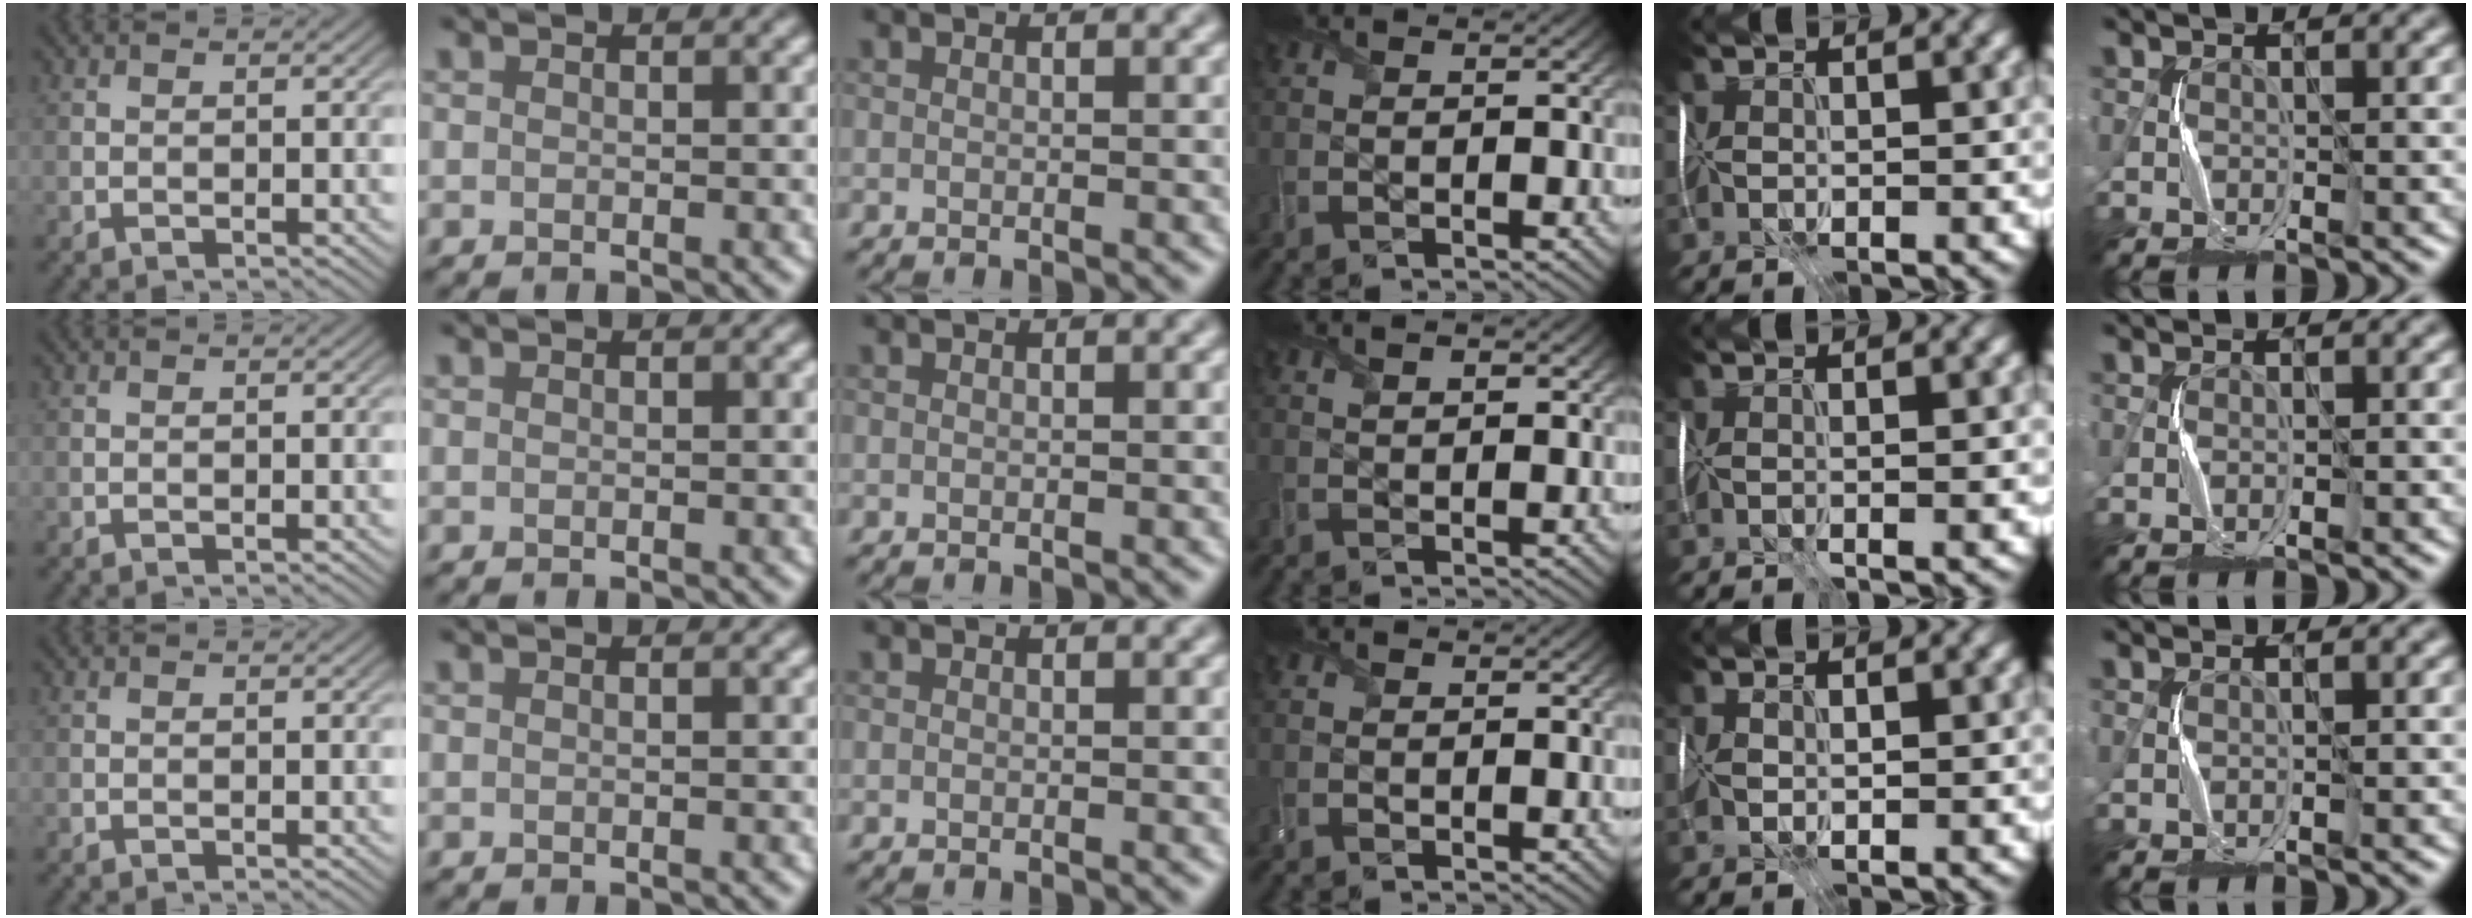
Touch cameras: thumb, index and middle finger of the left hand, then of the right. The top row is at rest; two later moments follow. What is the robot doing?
{"motion": "wrap", "object": "scarf"}